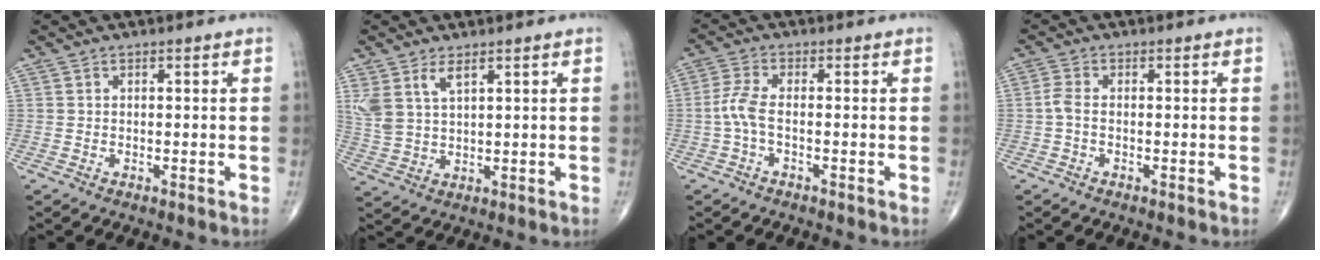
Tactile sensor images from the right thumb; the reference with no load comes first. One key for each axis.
{"total": 5.7, "fx": 3.1, "fy": 2.4, "fz": 4.1, "tx": -0.089, "ty": -0.012, "tz": 0.073}
{"total": 4.0, "fx": -1.0, "fy": 1.2, "fz": 3.7, "tx": -0.093, "ty": 0.006, "tz": -0.027}
{"total": 2.1, "fx": -0.5, "fy": 1.0, "fz": 1.8, "tx": -0.043, "ty": 0.001, "tz": -0.015}